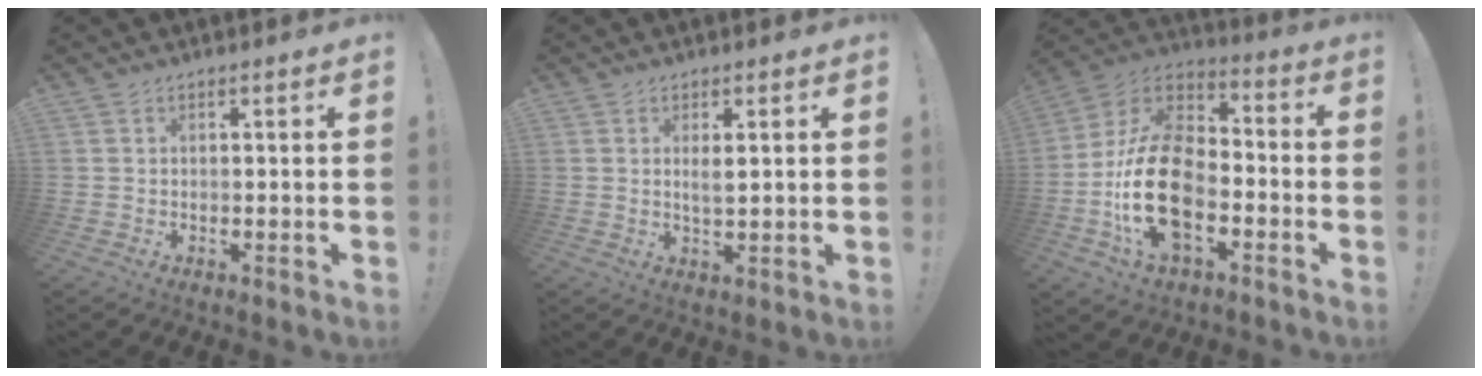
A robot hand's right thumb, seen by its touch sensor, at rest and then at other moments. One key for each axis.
{"total": 2.7, "fx": 1.0, "fy": 0.7, "fz": 2.5, "tx": -0.041, "ty": -0.008, "tz": 0.015}
{"total": 23.5, "fx": -6.8, "fy": 13.8, "fz": 17.7, "tx": -0.347, "ty": 0.043, "tz": -0.102}